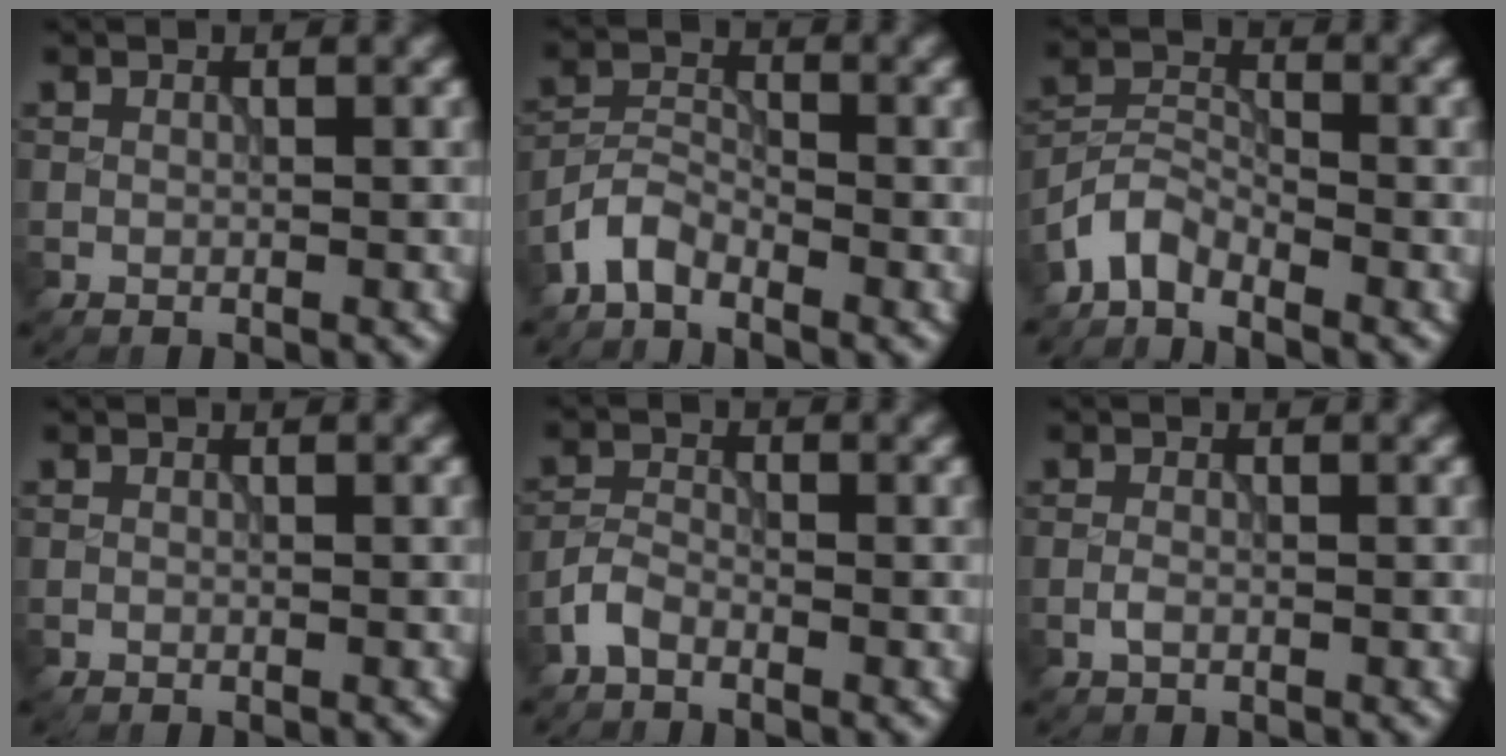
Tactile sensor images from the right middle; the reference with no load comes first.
{"total": 2.9, "force": [-2.5, 1.1, 1.1], "torque": [-0.023, 0.007, -0.062]}
{"total": 3.3, "force": [-2.9, 1.3, 1.1], "torque": [-0.021, 0.007, -0.072]}
{"total": 0.0}
{"total": 1.8, "force": [-1.3, 0.8, 0.9], "torque": [-0.019, 0.006, -0.034]}
{"total": 0.7, "force": [-0.4, 0.3, 0.6], "torque": [-0.014, 0.000, -0.010]}